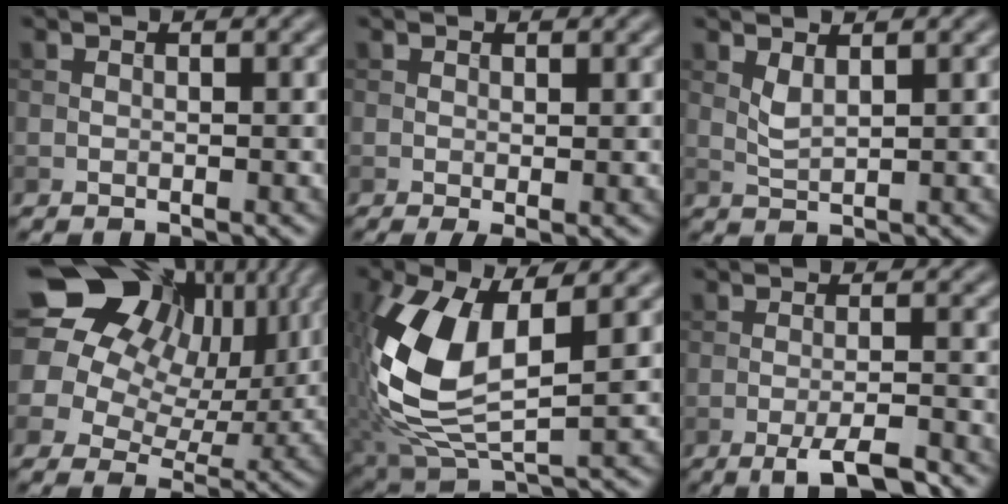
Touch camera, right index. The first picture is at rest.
{"total": 1.0, "force": [0.1, 0.2, 1.0], "torque": [-0.014, -0.005, 0.000]}
{"total": 1.5, "force": [0.9, 0.4, 1.1], "torque": [-0.030, -0.003, 0.022]}
{"total": 15.9, "force": [7.5, 11.6, 7.8], "torque": [-0.192, 0.055, 0.119]}
{"total": 10.5, "force": [1.1, 4.8, 9.3], "torque": [-0.211, -0.004, 0.021]}
{"total": 4.3, "force": [-2.7, 0.7, 3.3], "torque": [-0.055, -0.002, -0.047]}